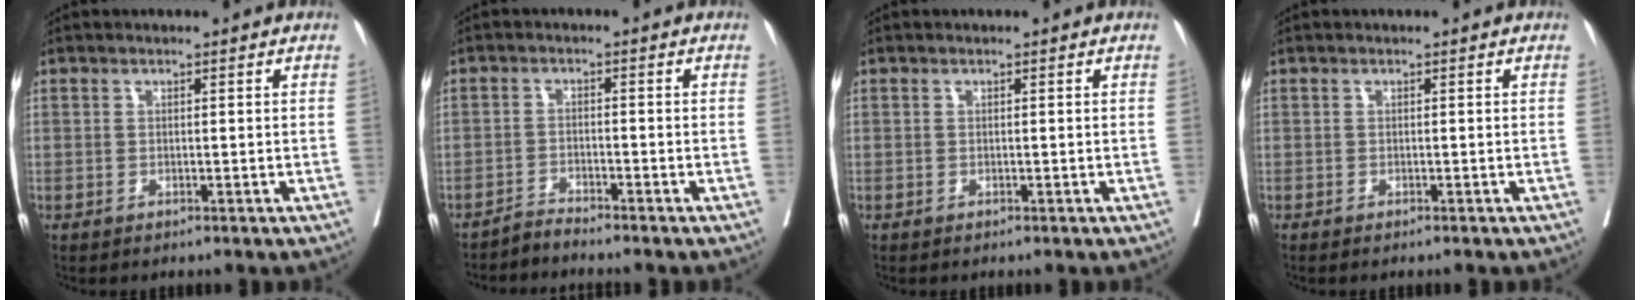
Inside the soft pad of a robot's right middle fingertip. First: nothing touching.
{"total": 2.3, "force": [-2.2, -0.7, -0.3], "torque": [0.008, -0.009, -0.042]}
{"total": 0.0}
{"total": 1.8, "force": [-1.5, -0.3, 1.0], "torque": [-0.003, 0.006, -0.018]}